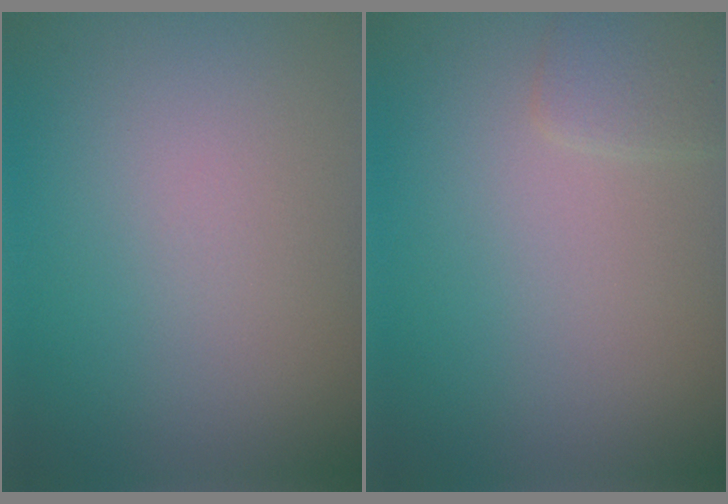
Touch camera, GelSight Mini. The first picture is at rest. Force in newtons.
{"total": 1.4, "press": 1.4, "slide": 0.0}